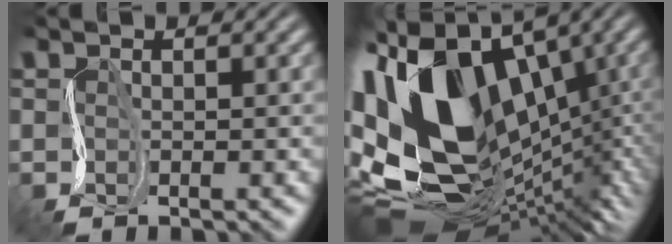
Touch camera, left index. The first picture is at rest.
{"total": 15.4, "force": [0.4, 9.5, 12.1], "torque": [-0.251, -0.007, 0.032]}